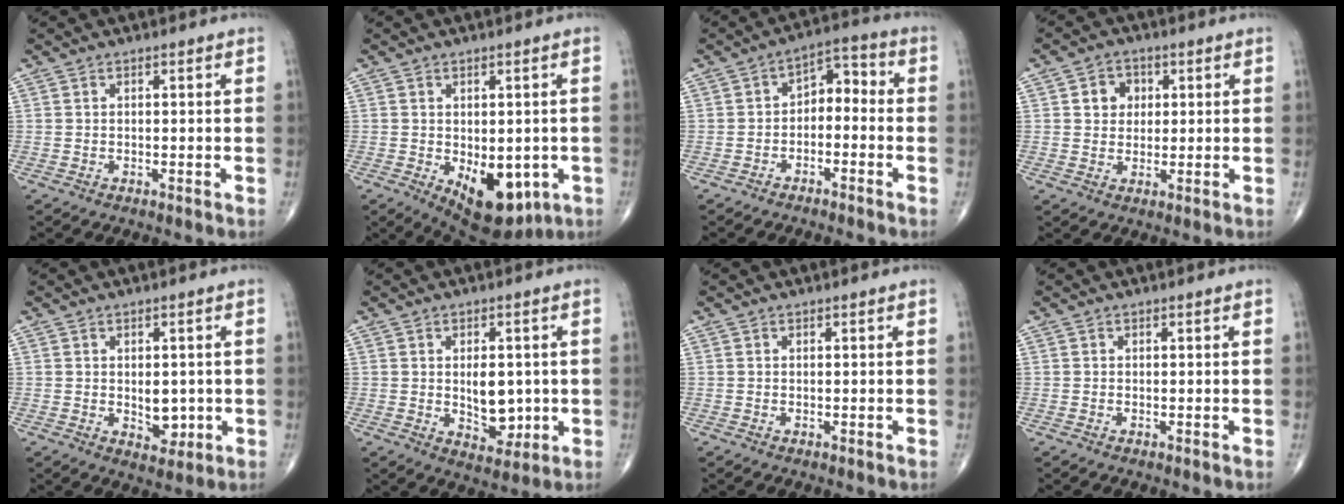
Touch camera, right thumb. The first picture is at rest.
{"total": 12.2, "force": [-3.6, 6.9, 9.4], "torque": [-0.104, -0.012, -0.033]}
{"total": 6.2, "force": [-1.8, 4.1, 4.3], "torque": [-0.040, 0.049, -0.041]}
{"total": 5.0, "force": [1.3, 4.3, 2.2], "torque": [-0.007, 0.000, 0.016]}
{"total": 4.9, "force": [-0.2, 3.2, 3.7], "torque": [-0.030, -0.007, 0.007]}
{"total": 7.6, "force": [0.0, 4.7, 6.0], "torque": [-0.061, -0.011, 0.014]}
{"total": 0.0}
{"total": 0.0}